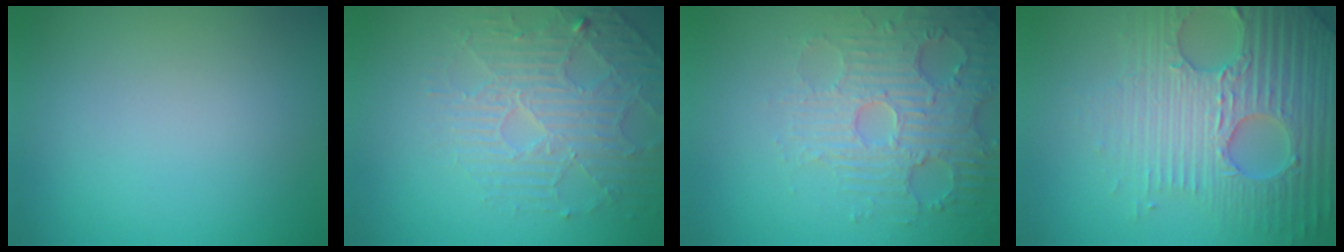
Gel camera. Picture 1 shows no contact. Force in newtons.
{"total": 4.3, "press": 3.7, "slide": 2.2}
{"total": 4.9, "press": 4.4, "slide": 2.3}
{"total": 7.3, "press": 7.1, "slide": 1.8}